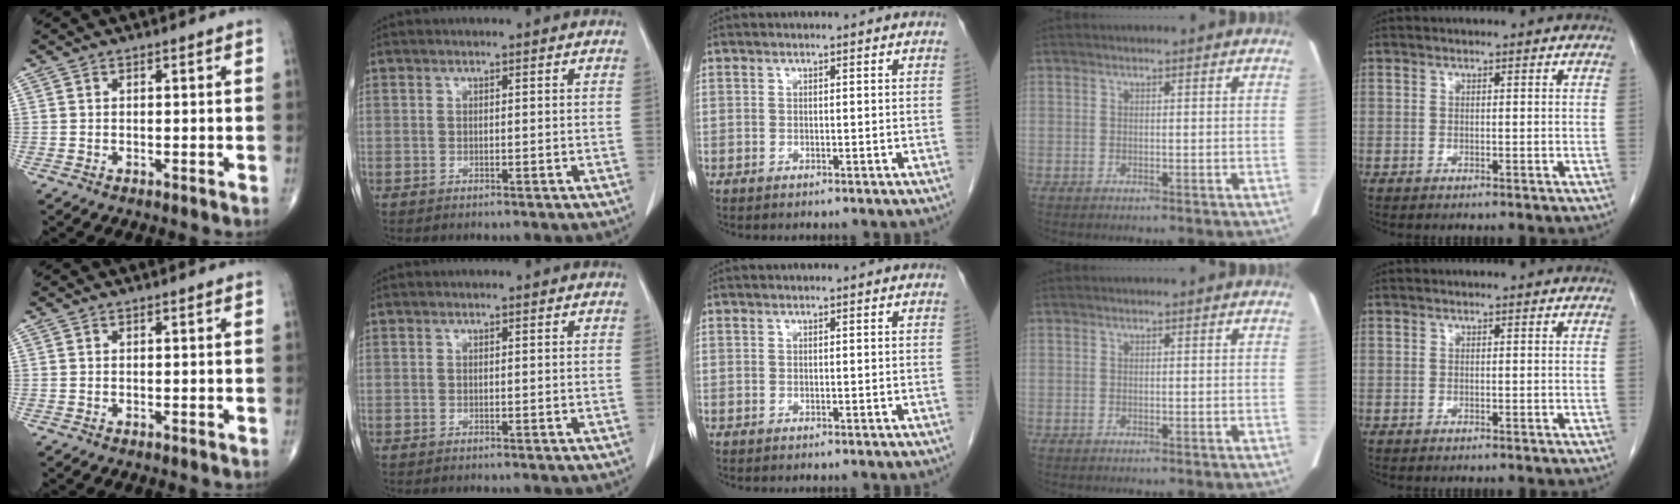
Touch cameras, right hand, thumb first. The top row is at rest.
{}